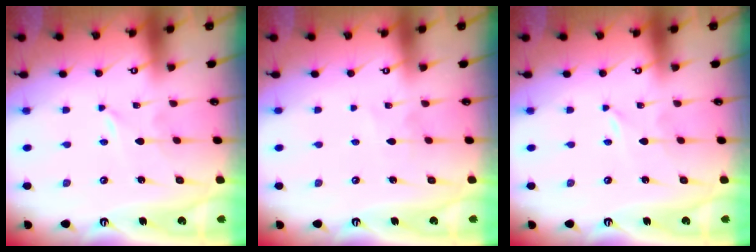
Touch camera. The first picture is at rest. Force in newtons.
{"total": 2.7, "press": 2.7, "slide": 0.3}
{"total": 0.0}